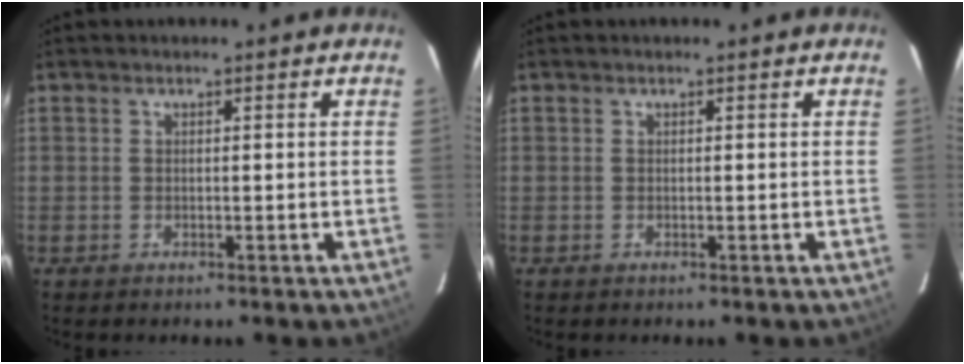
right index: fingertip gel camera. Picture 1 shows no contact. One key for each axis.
{"total": 0.0}